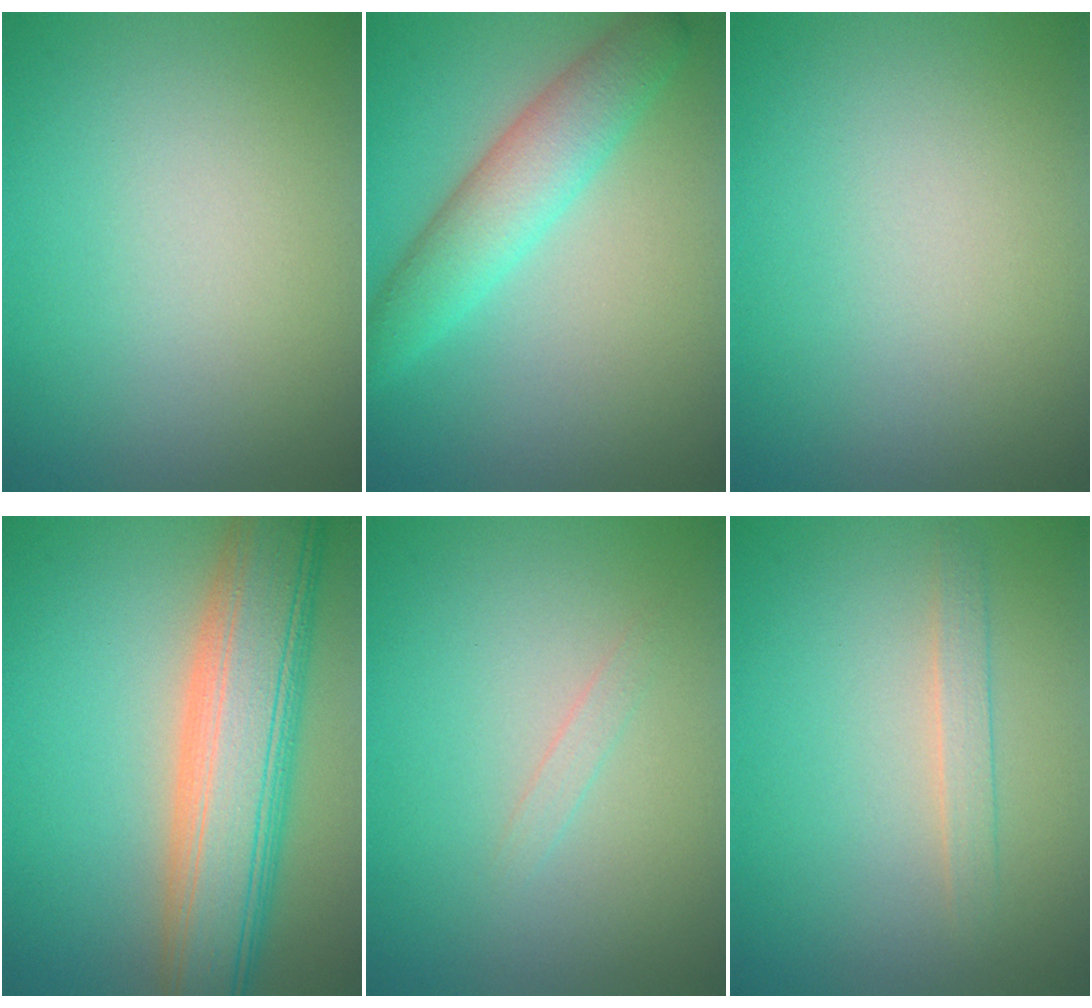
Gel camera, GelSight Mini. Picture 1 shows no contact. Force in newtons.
{"total": 4.7, "press": 4.7, "slide": 0.1}
{"total": 0.0}
{"total": 9.9, "press": 9.9, "slide": 0.5}
{"total": 0.8, "press": 0.8, "slide": 0.0}
{"total": 1.5, "press": 1.5, "slide": 0.1}